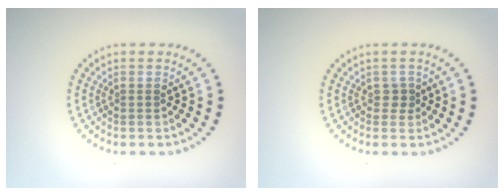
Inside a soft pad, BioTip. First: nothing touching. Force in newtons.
{"total": 0.9, "press": 0.7, "slide": 0.6}